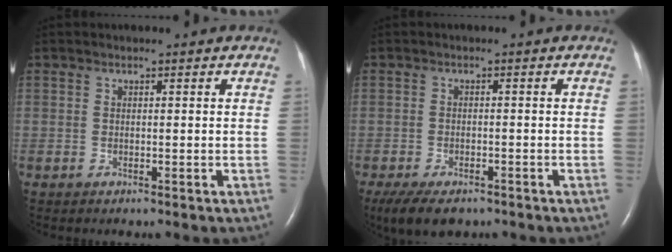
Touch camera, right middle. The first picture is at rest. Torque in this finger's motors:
{"motor_torque": [0.59, -0.38, 0.14, 0.03]}